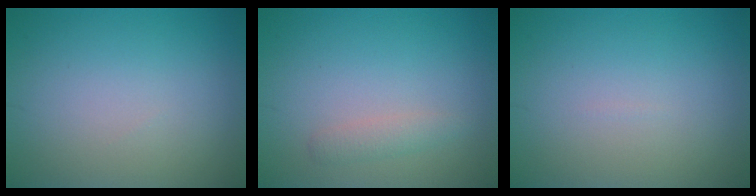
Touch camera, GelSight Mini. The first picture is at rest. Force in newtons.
{"total": 1.3, "press": 1.3, "slide": 0.0}
{"total": 0.0}